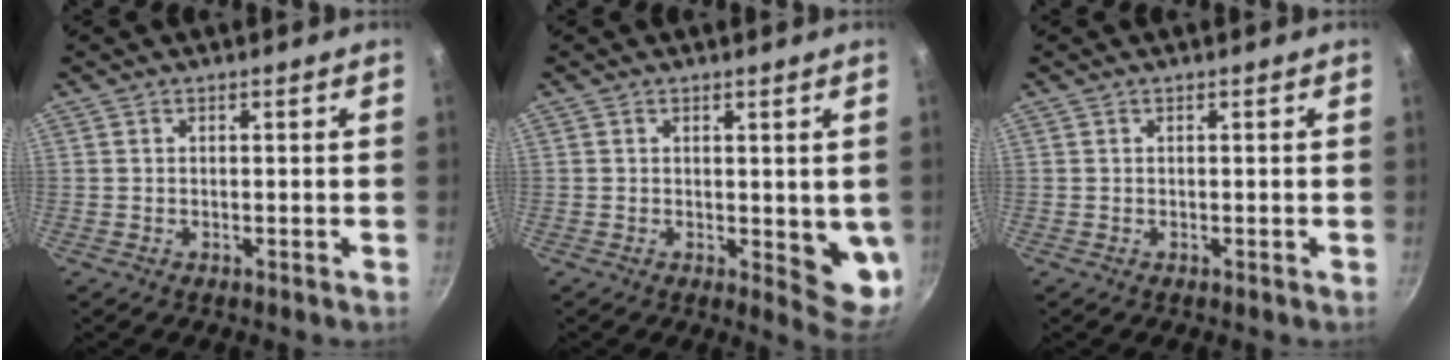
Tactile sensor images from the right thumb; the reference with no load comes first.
{"total": 6.7, "force": [0.5, 3.2, 5.8], "torque": [-0.057, -0.015, 0.011]}
{"total": 0.0}